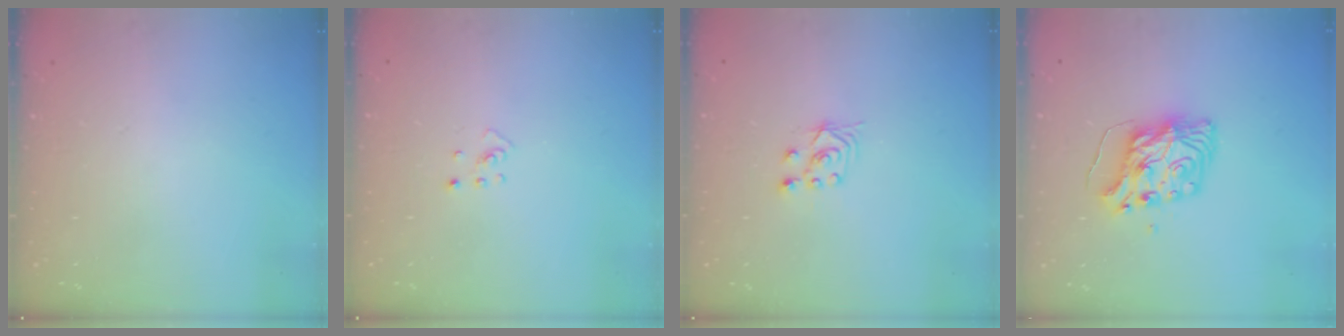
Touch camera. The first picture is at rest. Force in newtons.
{"total": 2.5, "press": 2.4, "slide": 0.5}
{"total": 3.0, "press": 2.8, "slide": 0.9}
{"total": 9.2, "press": 9.1, "slide": 1.3}